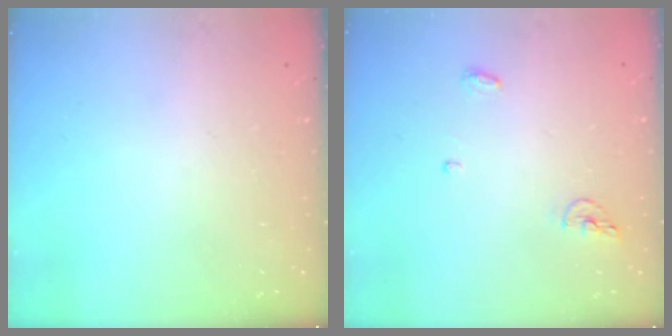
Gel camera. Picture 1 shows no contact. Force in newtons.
{"total": 5.2, "press": 5.0, "slide": 1.2}